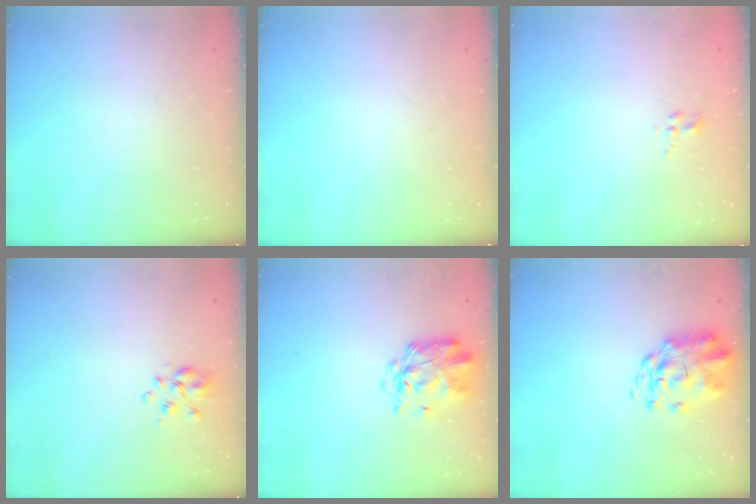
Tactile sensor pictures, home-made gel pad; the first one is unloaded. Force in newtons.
{"total": 0.0}
{"total": 2.3, "press": 2.0, "slide": 1.1}
{"total": 6.5, "press": 6.4, "slide": 1.3}
{"total": 3.0, "press": 2.9, "slide": 0.8}
{"total": 3.6, "press": 3.4, "slide": 1.2}